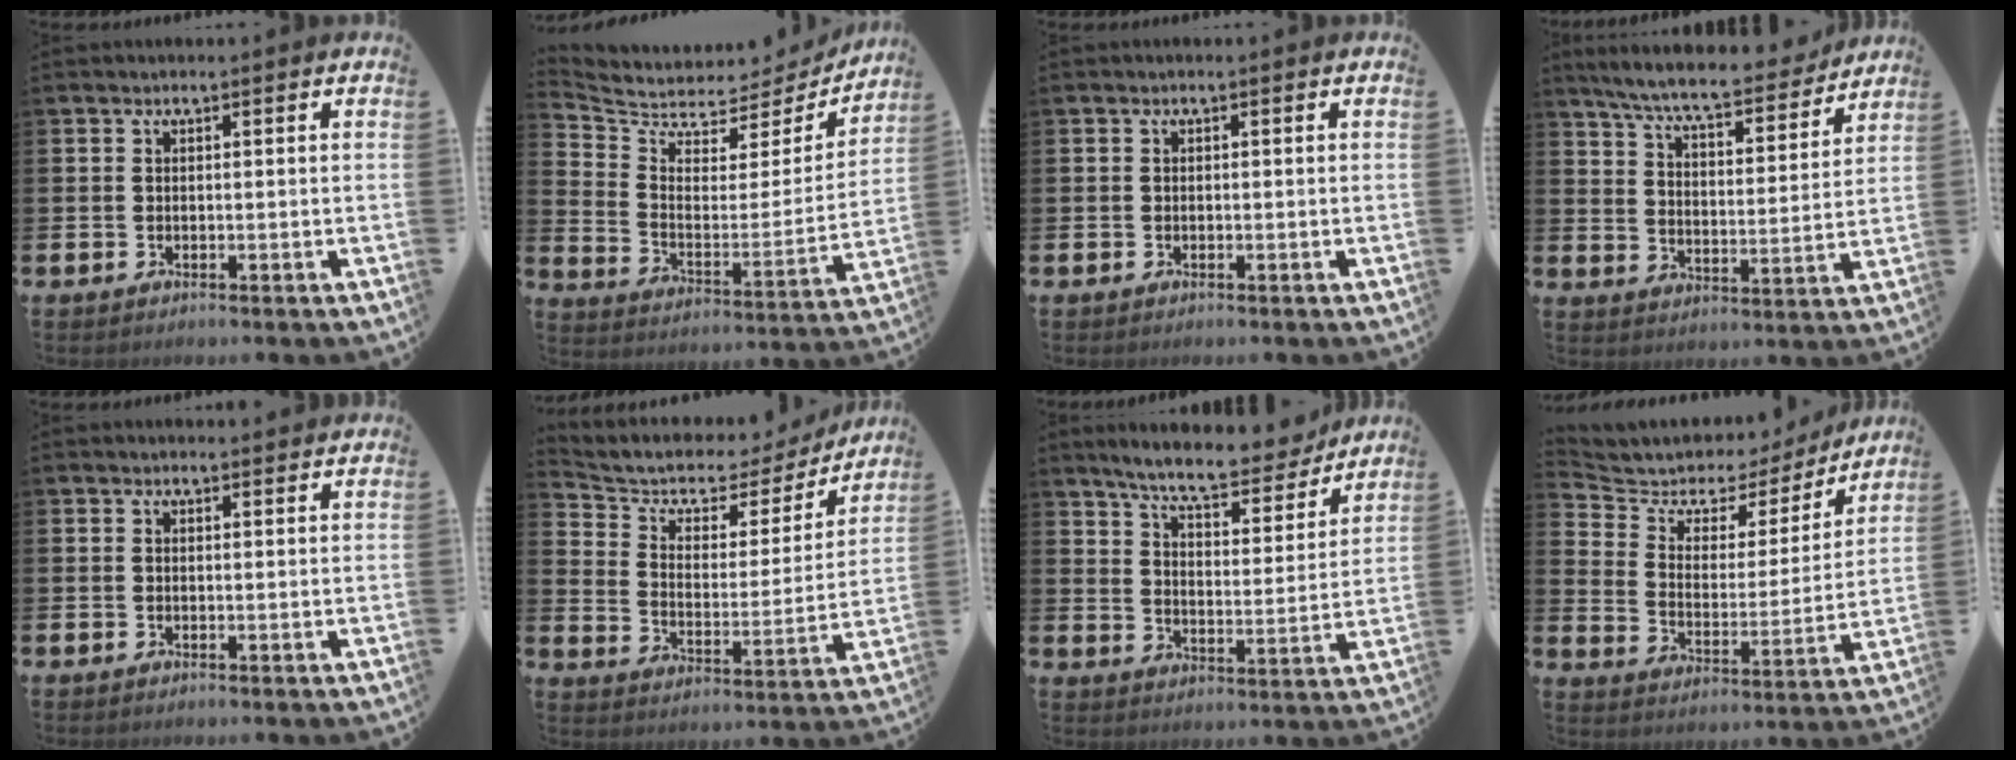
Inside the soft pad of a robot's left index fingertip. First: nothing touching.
{"total": 5.3, "force": [4.8, 2.1, 0.4], "torque": [-0.047, -0.052, 0.076]}
{"total": 0.0}
{"total": 7.9, "force": [7.3, 0.9, 2.9], "torque": [-0.083, -0.048, 0.124]}
{"total": 0.8, "force": [0.8, 0.2, 0.1], "torque": [0.008, -0.002, 0.013]}
{"total": 5.6, "force": [4.5, 2.9, 1.5], "torque": [-0.064, -0.033, 0.069]}
{"total": 8.7, "force": [7.9, 1.4, 3.1], "torque": [-0.081, -0.050, 0.136]}
{"total": 6.3, "force": [5.4, 3.1, 1.3], "torque": [-0.057, -0.047, 0.086]}